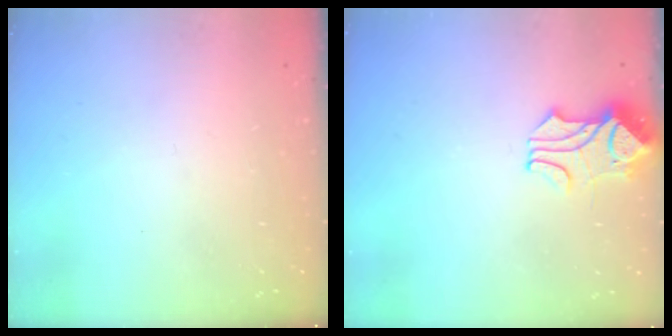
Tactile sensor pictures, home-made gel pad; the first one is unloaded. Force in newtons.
{"total": 1.6, "press": 1.2, "slide": 1.0}